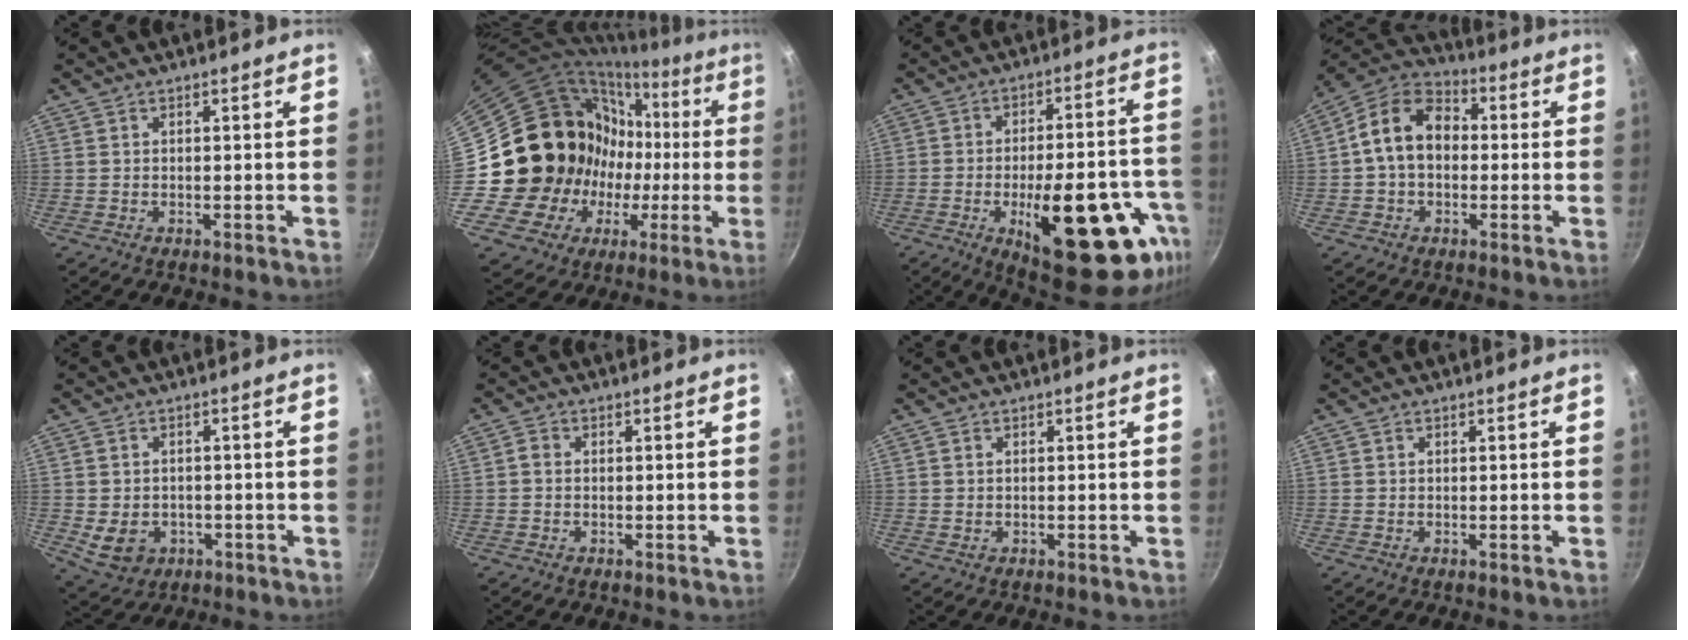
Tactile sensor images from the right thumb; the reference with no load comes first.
{"total": 19.5, "force": [-0.4, 18.0, 7.4], "torque": [-0.096, 0.041, 0.010]}
{"total": 26.3, "force": [-10.0, 10.4, 22.0], "torque": [-0.247, 0.024, -0.125]}
{"total": 11.9, "force": [0.5, 8.7, 8.1], "torque": [-0.109, 0.034, -0.010]}
{"total": 6.9, "force": [-1.7, 5.6, 3.7], "torque": [-0.047, 0.004, -0.011]}
{"total": 1.3, "force": [-0.2, 1.0, 0.8], "torque": [-0.019, 0.006, -0.004]}
{"total": 0.0}
{"total": 0.0}